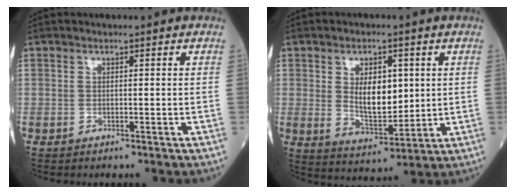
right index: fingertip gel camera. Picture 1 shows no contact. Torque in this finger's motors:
{"motor_torque": [0.31, -0.01, 0.21, 0.05]}